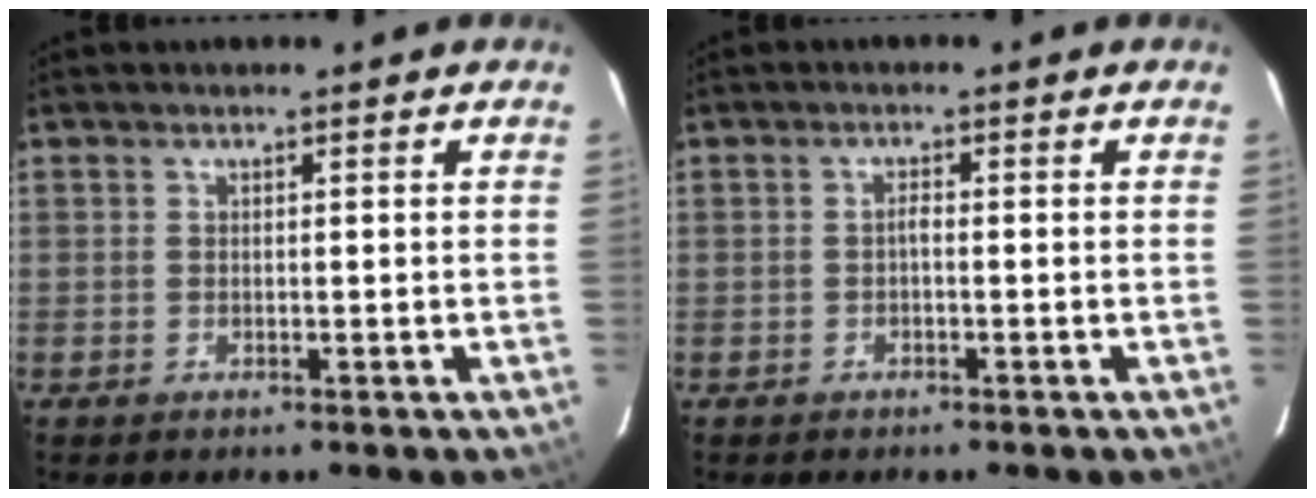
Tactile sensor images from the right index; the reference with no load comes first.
{"total": 0.9, "force": [-0.5, 0.3, 0.7], "torque": [-0.014, 0.006, -0.010]}